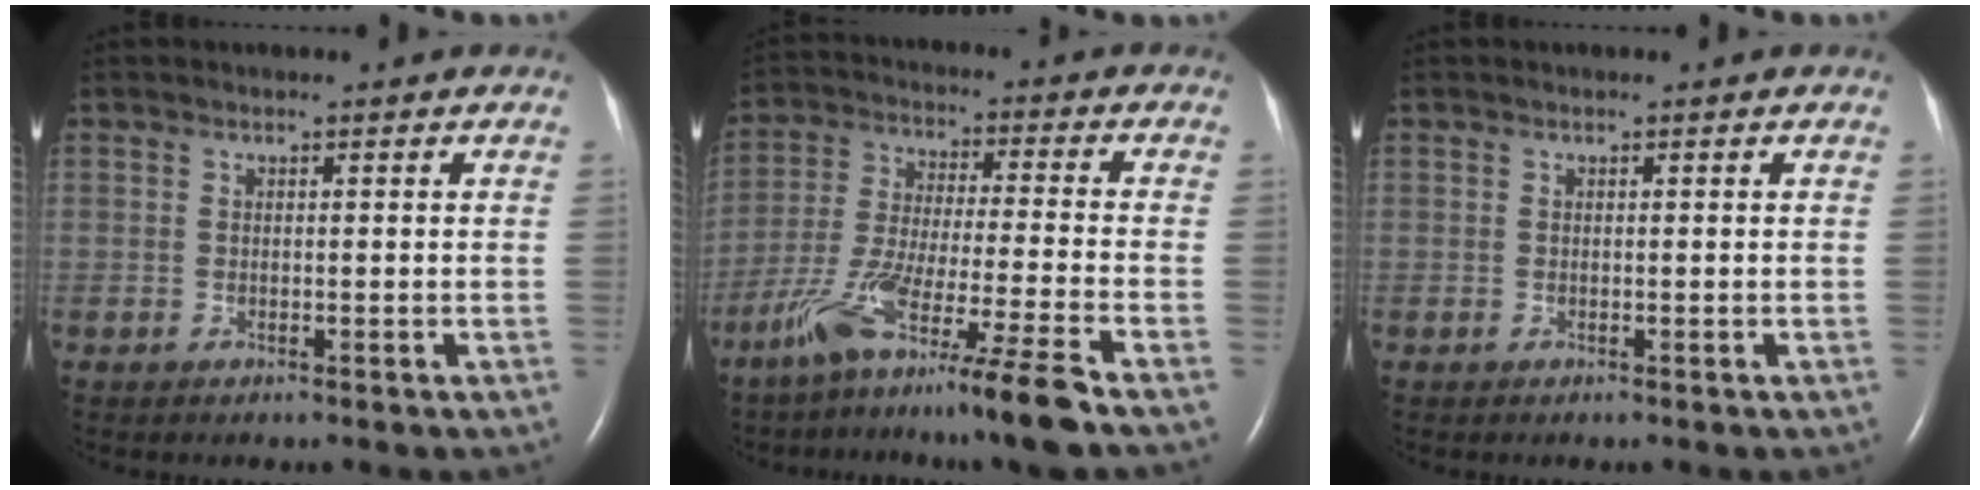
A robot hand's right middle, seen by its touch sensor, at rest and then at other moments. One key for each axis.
{"total": 14.1, "fx": -9.9, "fy": -1.5, "fz": 10.0, "tx": -0.199, "ty": -0.045, "tz": -0.178}
{"total": 0.0}